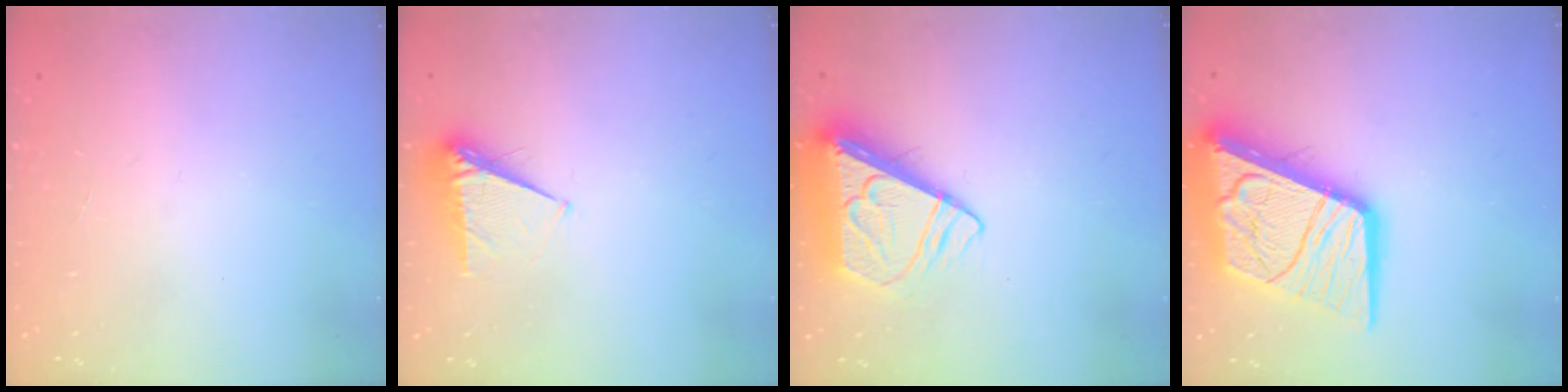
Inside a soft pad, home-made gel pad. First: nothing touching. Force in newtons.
{"total": 5.7, "press": 5.7, "slide": 0.6}
{"total": 8.6, "press": 8.4, "slide": 1.3}
{"total": 25.4, "press": 25.2, "slide": 3.1}